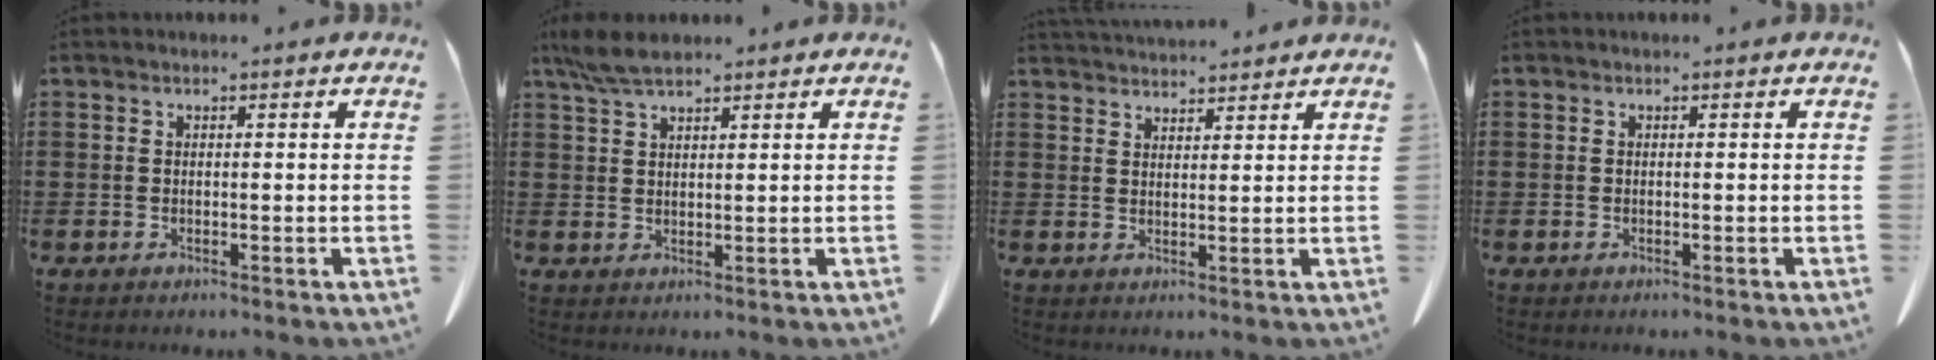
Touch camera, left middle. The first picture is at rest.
{"total": 4.6, "force": [3.5, 1.1, 2.8], "torque": [-0.063, -0.002, 0.065]}
{"total": 3.2, "force": [3.2, 0.2, 0.1], "torque": [-0.011, -0.010, 0.060]}
{"total": 0.0}